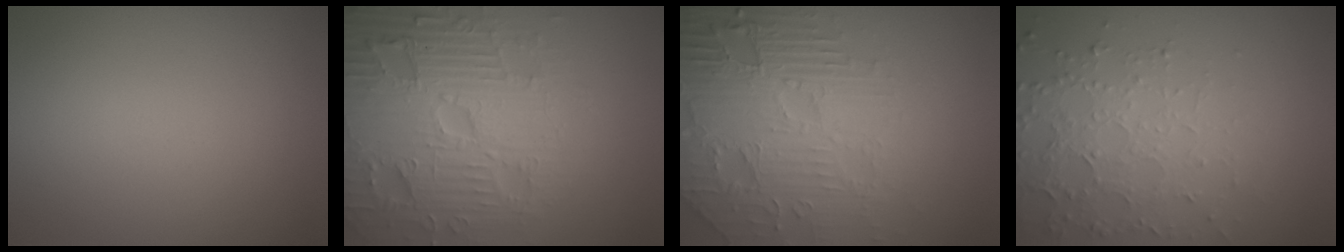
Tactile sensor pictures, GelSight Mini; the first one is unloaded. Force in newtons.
{"total": 7.8, "press": 7.5, "slide": 1.8}
{"total": 6.3, "press": 5.4, "slide": 3.3}
{"total": 3.9, "press": 3.0, "slide": 2.5}